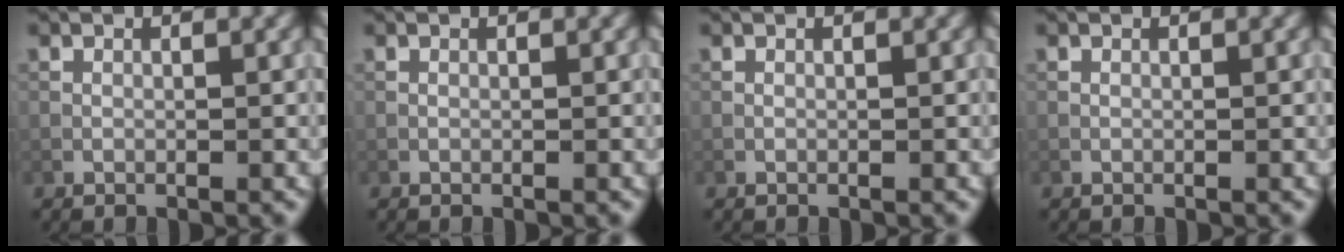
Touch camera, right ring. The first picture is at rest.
{"total": 0.0}
{"total": 0.0}
{"total": 0.0}